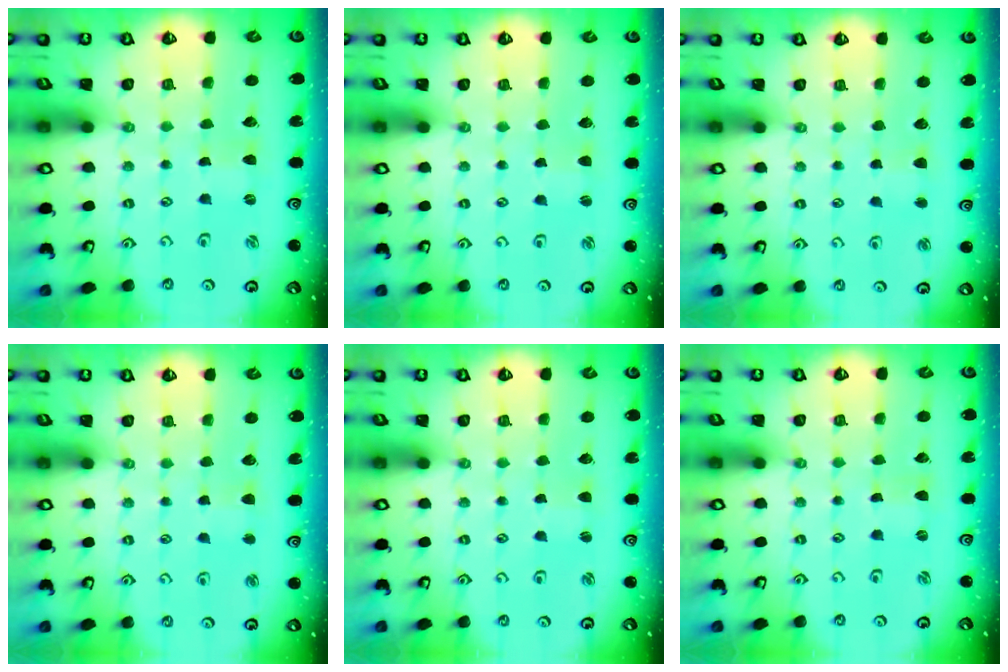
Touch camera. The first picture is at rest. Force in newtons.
{"total": 0.9, "press": 0.8, "slide": 0.1}
{"total": 2.1, "press": 2.1, "slide": 0.5}
{"total": 2.4, "press": 2.4, "slide": 0.5}
{"total": 0.9, "press": 0.8, "slide": 0.1}
{"total": 0.0}